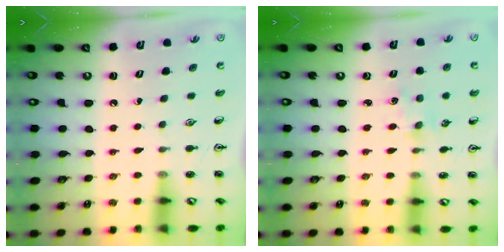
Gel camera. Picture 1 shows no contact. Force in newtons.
{"total": 1.9, "press": 1.8, "slide": 0.4}